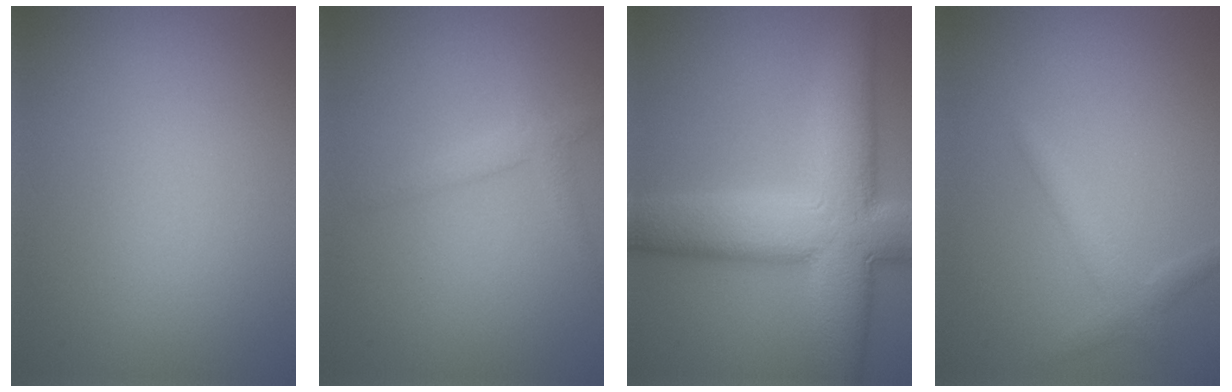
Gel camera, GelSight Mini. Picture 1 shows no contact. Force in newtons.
{"total": 1.7, "press": 1.6, "slide": 0.1}
{"total": 12.0, "press": 12.0, "slide": 1.1}
{"total": 1.9, "press": 1.9, "slide": 0.1}